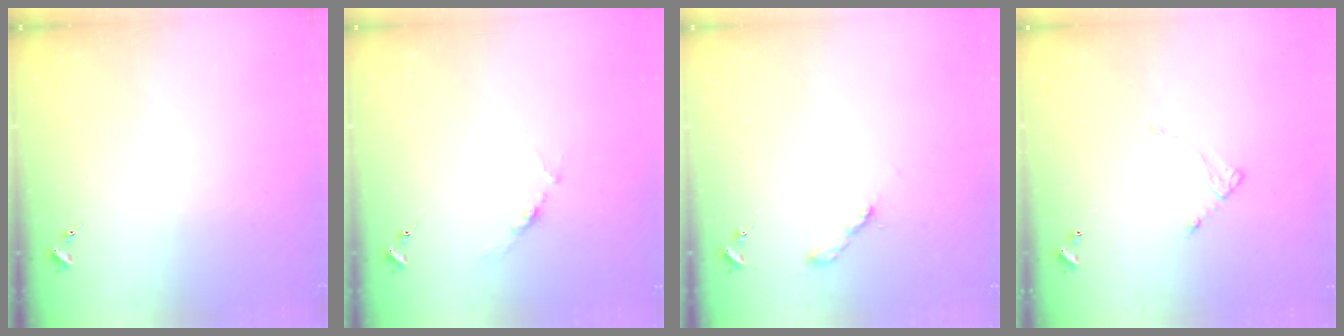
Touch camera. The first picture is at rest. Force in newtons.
{"total": 3.7, "press": 3.7, "slide": 0.5}
{"total": 2.0, "press": 2.0, "slide": 0.2}
{"total": 4.9, "press": 4.9, "slide": 0.4}